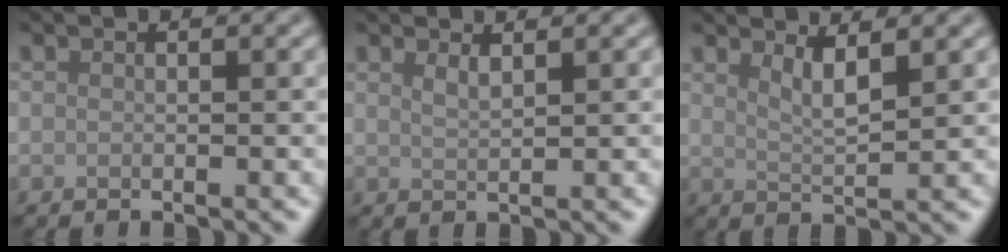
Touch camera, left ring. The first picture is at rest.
{"total": 1.2, "force": [0.9, 0.4, 0.7], "torque": [-0.011, -0.001, 0.017]}
{"total": 2.8, "force": [1.6, 0.7, 2.1], "torque": [-0.030, -0.006, 0.030]}